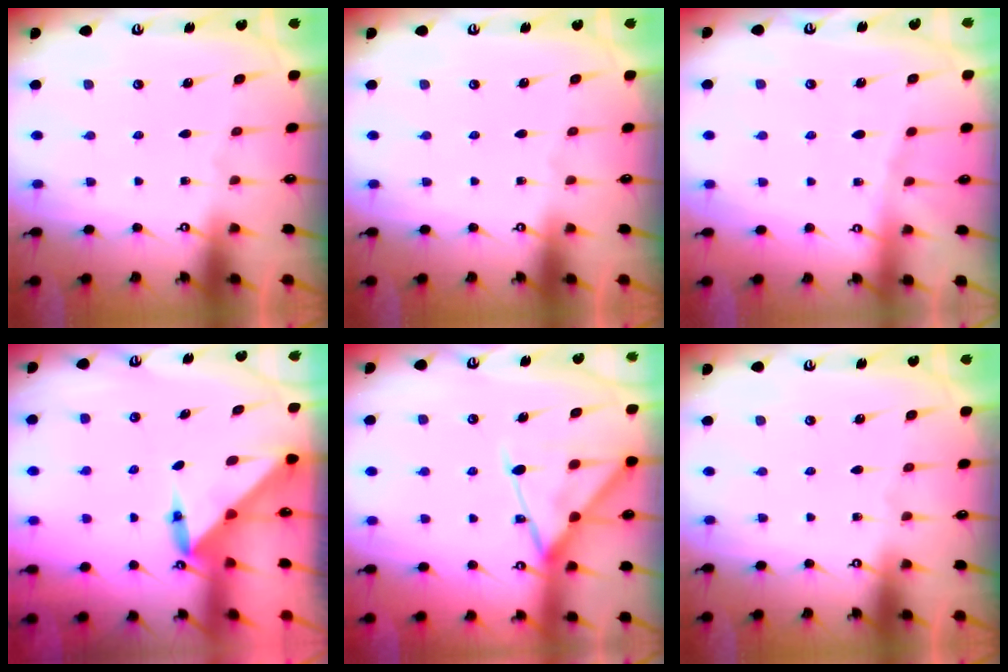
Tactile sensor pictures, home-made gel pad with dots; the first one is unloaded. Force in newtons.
{"total": 0.0}
{"total": 3.3, "press": 3.3, "slide": 0.6}
{"total": 3.5, "press": 3.5, "slide": 0.2}
{"total": 14.8, "press": 14.7, "slide": 1.2}
{"total": 0.0}